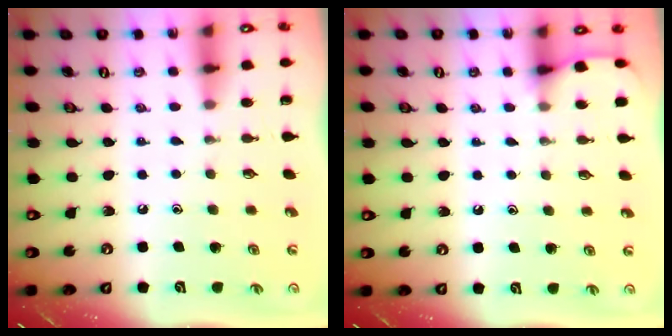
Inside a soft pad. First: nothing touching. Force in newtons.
{"total": 3.9, "press": 3.9, "slide": 0.6}